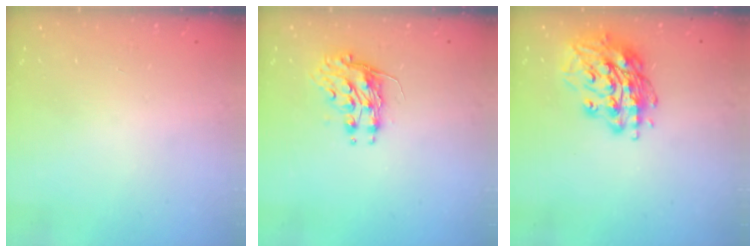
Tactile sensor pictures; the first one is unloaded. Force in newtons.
{"total": 8.3, "press": 8.3, "slide": 0.1}
{"total": 15.3, "press": 15.3, "slide": 0.8}